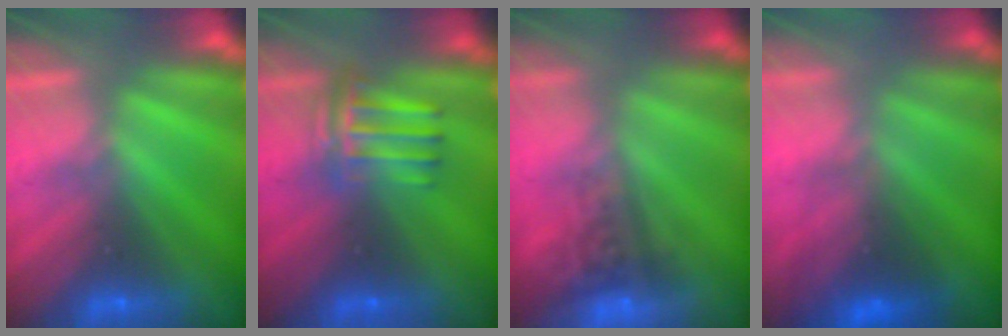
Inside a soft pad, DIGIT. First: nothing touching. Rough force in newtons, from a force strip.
{"total": 3.9}
{"total": 4.6}
{"total": 2.3}